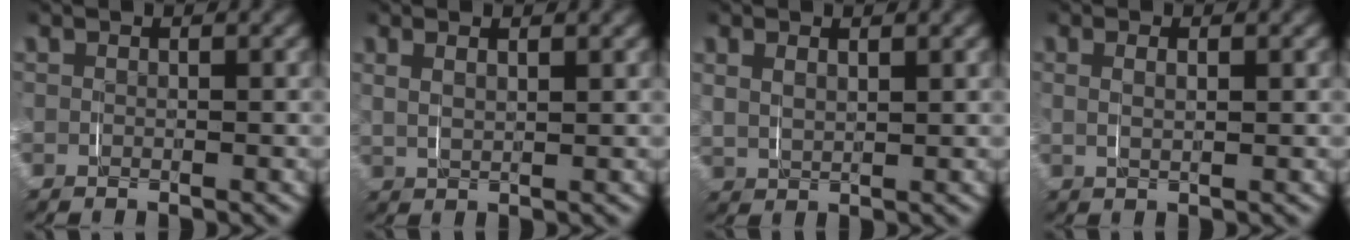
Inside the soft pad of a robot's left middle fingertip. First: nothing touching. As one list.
[{"total": 1.9, "force": [1.2, 0.8, 1.3], "torque": [-0.032, 0.000, 0.026]}, {"total": 2.1, "force": [1.2, 1.2, 1.2], "torque": [-0.035, -0.004, 0.030]}, {"total": 1.5, "force": [0.6, 0.4, 1.3], "torque": [-0.025, -0.002, 0.015]}]